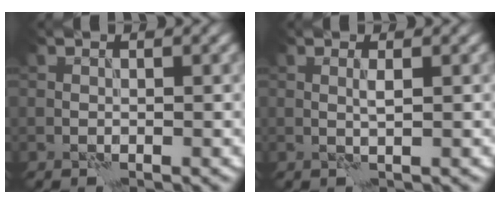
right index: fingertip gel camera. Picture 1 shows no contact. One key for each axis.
{"total": 0.9, "fx": 0.2, "fy": -0.1, "fz": 0.8, "tx": -0.018, "ty": 0.004, "tz": 0.002}